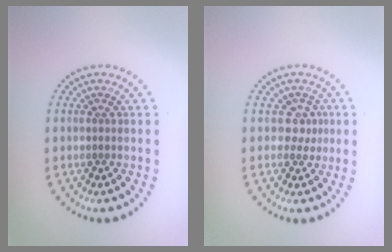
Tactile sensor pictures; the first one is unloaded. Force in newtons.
{"total": 1.7, "press": 1.2, "slide": 1.1}